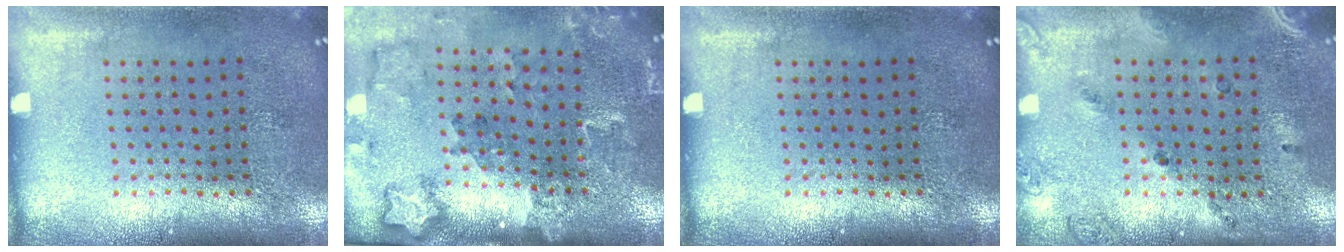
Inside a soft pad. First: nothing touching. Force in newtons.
{"total": 1.8, "press": 1.8, "slide": 0.2}
{"total": 0.0}
{"total": 1.5, "press": 1.1, "slide": 1.0}